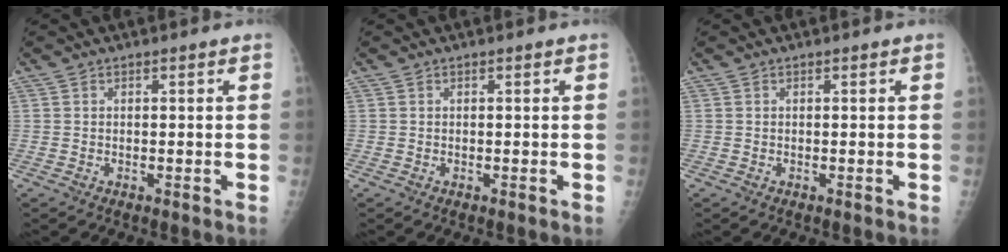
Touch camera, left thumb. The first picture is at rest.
{"total": 0.0}
{"total": 0.0}